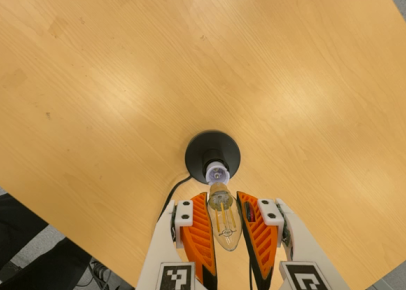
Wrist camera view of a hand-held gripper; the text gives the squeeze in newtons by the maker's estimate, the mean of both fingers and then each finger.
{"total": 19.3, "left": 21.4, "right": 17.1}